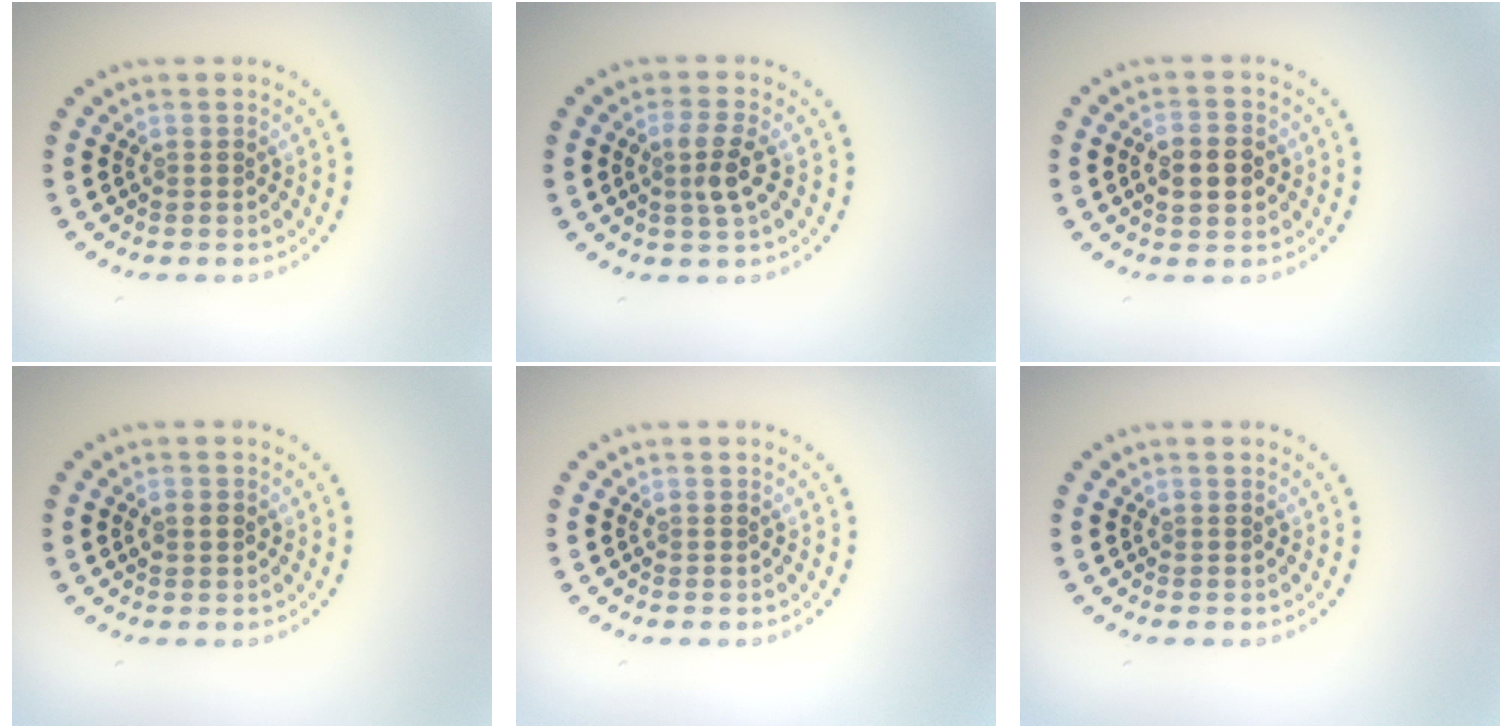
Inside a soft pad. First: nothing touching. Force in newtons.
{"total": 2.6, "press": 2.4, "slide": 1.1}
{"total": 3.9, "press": 3.9, "slide": 0.2}
{"total": 1.3, "press": 1.3, "slide": 0.2}
{"total": 0.0}
{"total": 0.0}